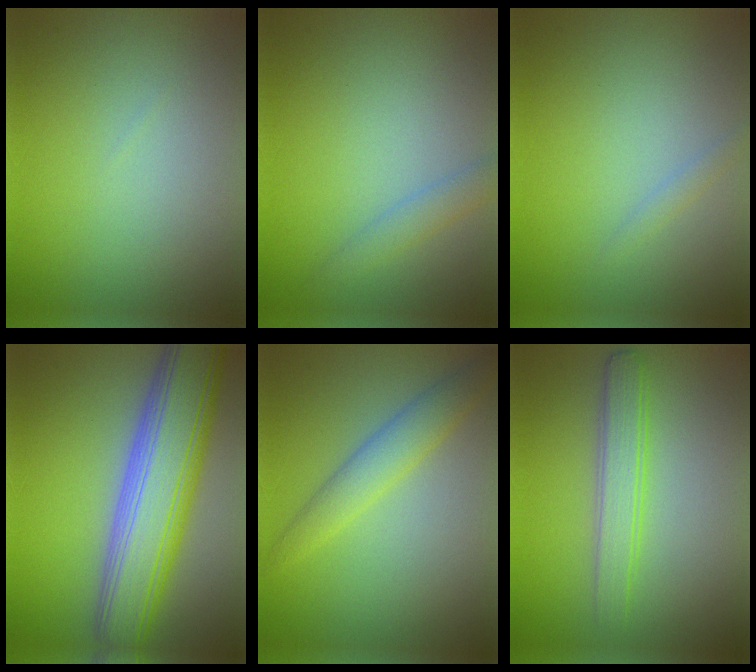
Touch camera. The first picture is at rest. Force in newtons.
{"total": 1.7, "press": 1.7, "slide": 0.0}
{"total": 0.8, "press": 0.8, "slide": 0.0}
{"total": 9.7, "press": 9.7, "slide": 1.1}
{"total": 3.0, "press": 3.0, "slide": 0.1}
{"total": 2.9, "press": 2.9, "slide": 0.1}